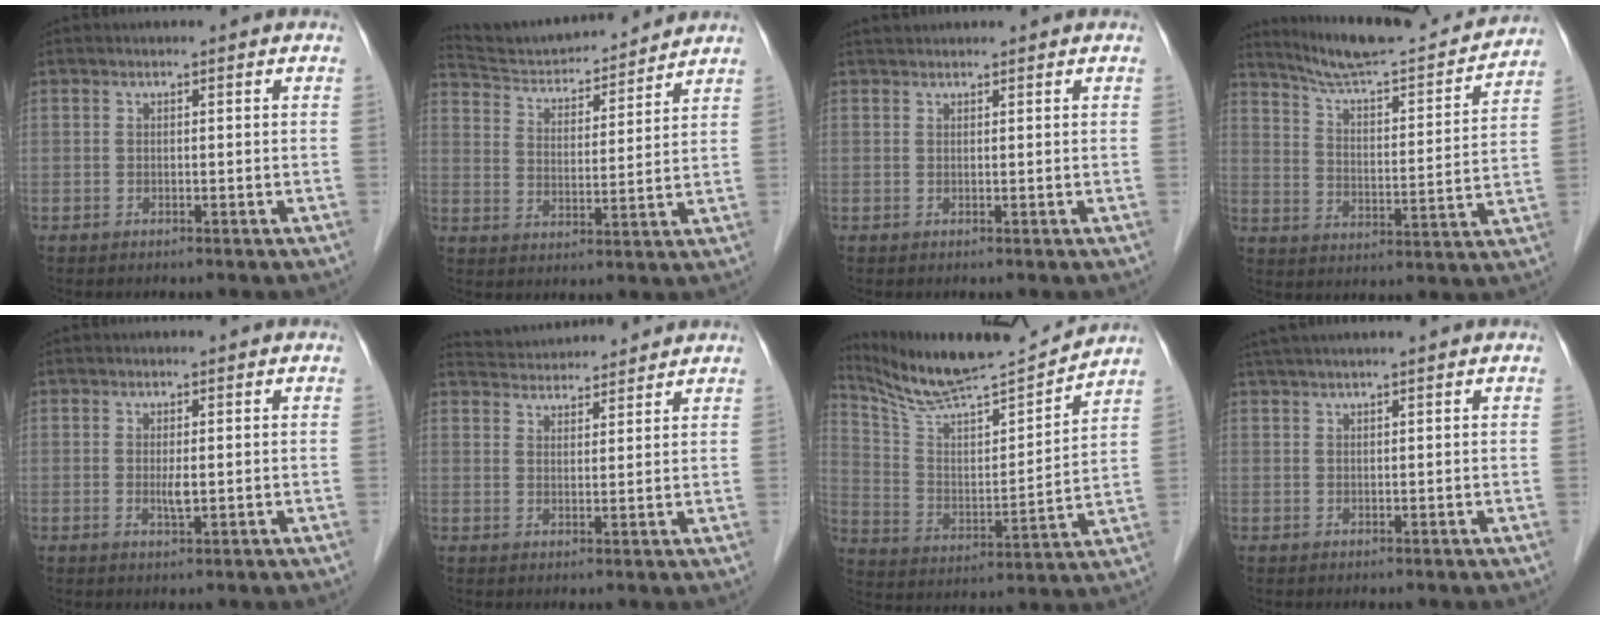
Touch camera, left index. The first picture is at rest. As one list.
[{"total": 13.3, "force": [12.8, 1.6, 3.1], "torque": [-0.055, 0.004, 0.210]}, {"total": 1.1, "force": [1.0, 0.2, 0.2], "torque": [-0.008, 0.015, 0.023]}, {"total": 17.7, "force": [16.5, -0.5, 6.2], "torque": [-0.121, -0.024, 0.279]}, {"total": 1.6, "force": [-0.6, 0.1, 1.5], "torque": [-0.033, -0.010, -0.006]}, {"total": 8.7, "force": [8.5, 1.3, 1.6], "torque": [-0.031, 0.022, 0.127]}, {"total": 15.8, "force": [15.0, -0.1, 5.0], "torque": [-0.101, -0.012, 0.262]}, {"total": 6.3, "force": [5.2, -0.4, 3.6], "torque": [-0.056, 0.031, 0.083]}]